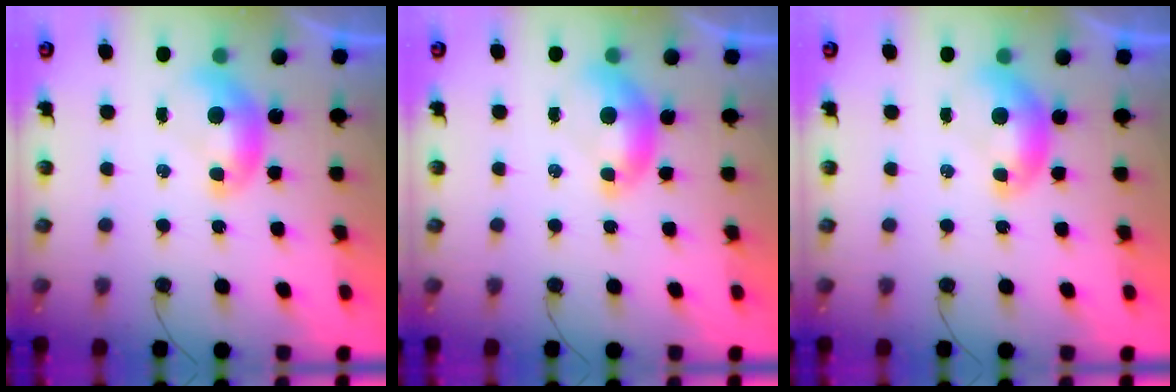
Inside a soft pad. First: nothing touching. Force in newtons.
{"total": 0.8, "press": 0.6, "slide": 0.5}
{"total": 0.0}